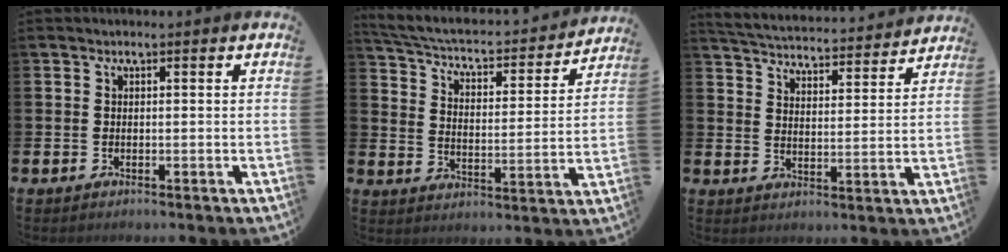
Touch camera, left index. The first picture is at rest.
{"total": 4.7, "force": [4.2, 1.2, 1.7], "torque": [-0.058, -0.036, 0.061]}
{"total": 4.7, "force": [4.6, 0.4, 0.3], "torque": [-0.030, -0.041, 0.077]}